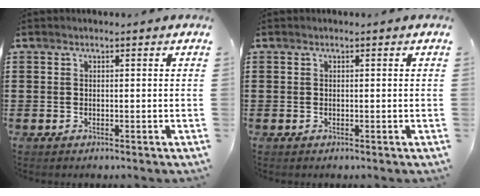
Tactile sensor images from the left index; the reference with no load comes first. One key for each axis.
{"total": 0.0}